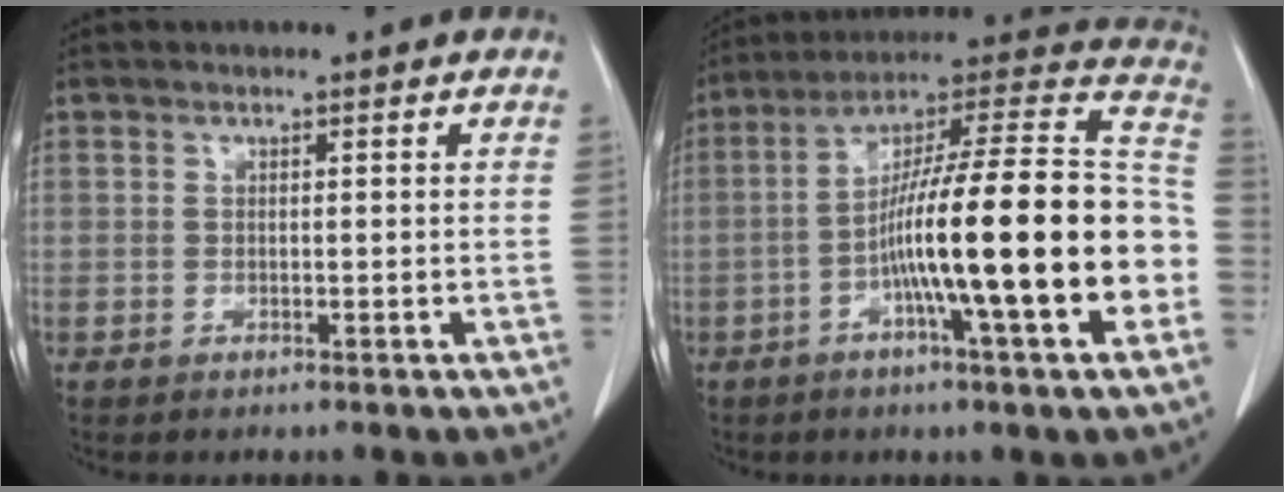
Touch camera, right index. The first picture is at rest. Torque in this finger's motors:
{"motor_torque": [1.66, -0.48, 0.86, 0.21]}